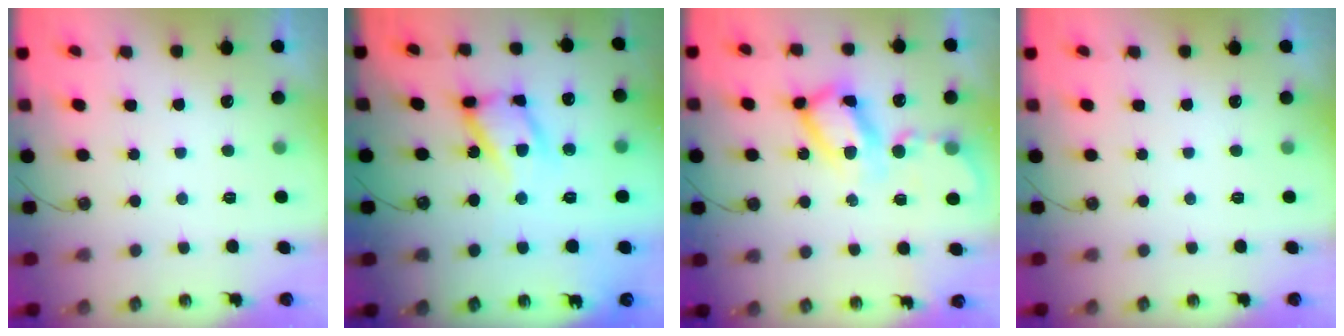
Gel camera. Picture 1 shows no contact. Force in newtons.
{"total": 13.7, "press": 13.5, "slide": 1.8}
{"total": 13.6, "press": 13.6, "slide": 1.2}
{"total": 0.0}